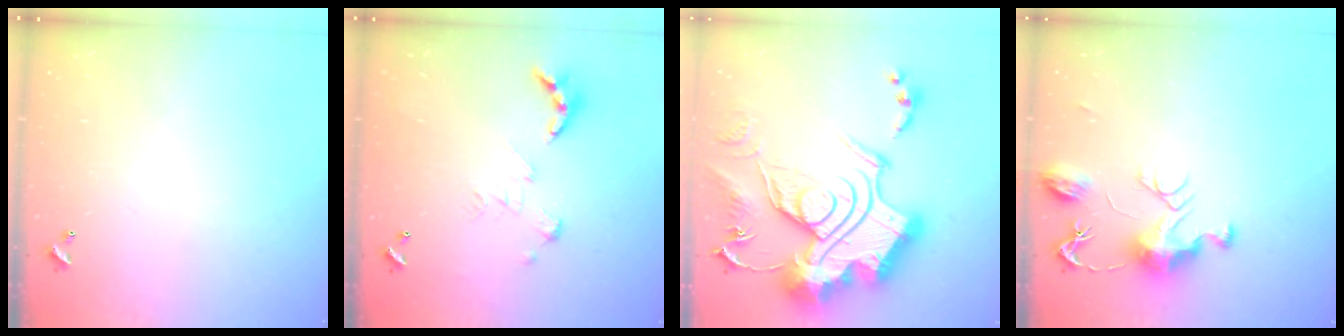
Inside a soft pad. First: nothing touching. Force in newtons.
{"total": 2.7, "press": 2.2, "slide": 1.5}
{"total": 1.1, "press": 1.1, "slide": 0.0}
{"total": 9.4, "press": 9.4, "slide": 0.3}